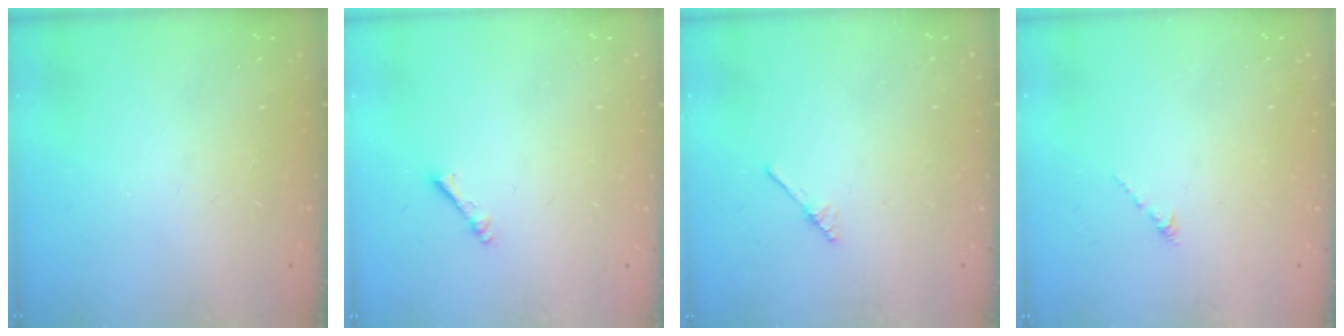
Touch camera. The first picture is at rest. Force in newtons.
{"total": 1.1, "press": 1.1, "slide": 0.2}
{"total": 1.9, "press": 1.8, "slide": 0.3}
{"total": 0.0}